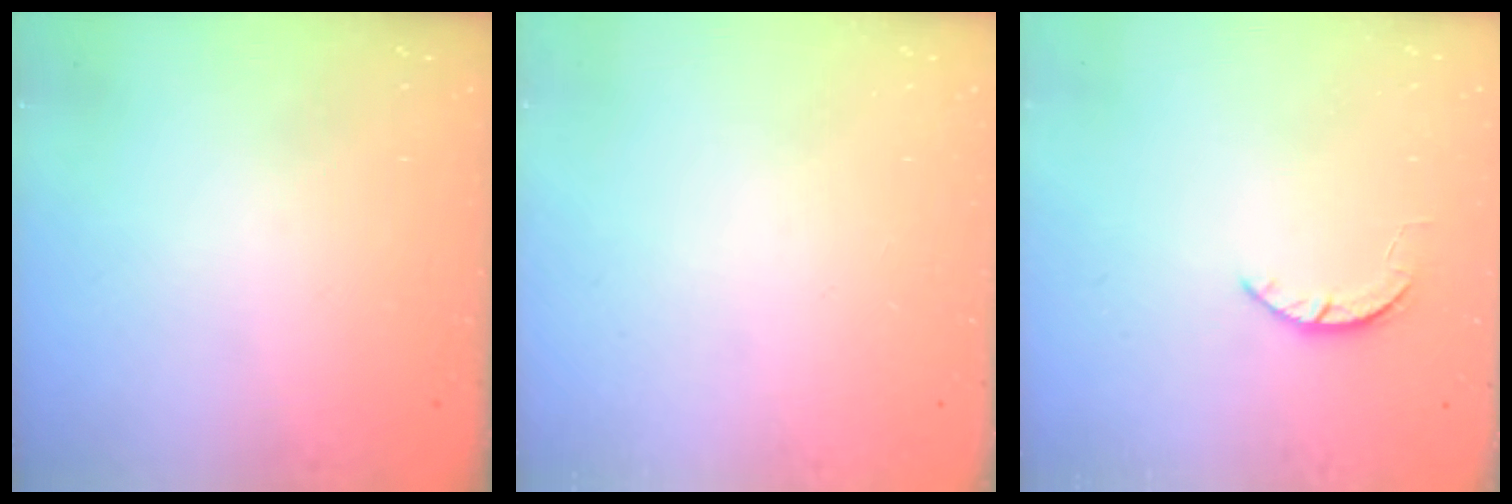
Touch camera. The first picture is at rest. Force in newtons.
{"total": 0.0}
{"total": 1.6, "press": 1.6, "slide": 0.3}